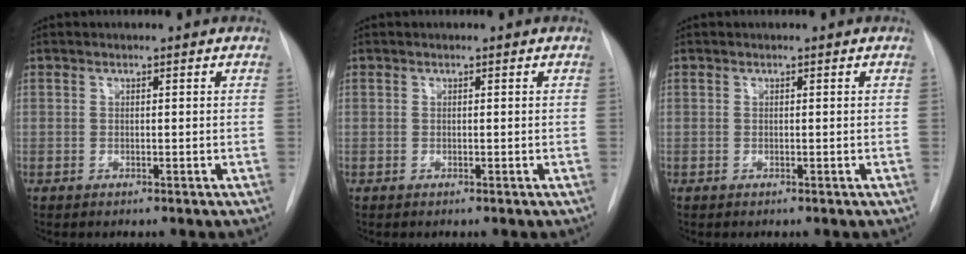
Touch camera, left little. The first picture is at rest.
{"total": 0.0}
{"total": 0.0}